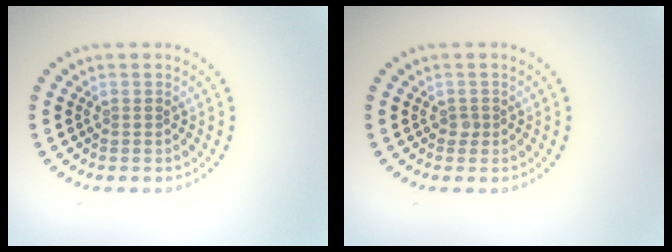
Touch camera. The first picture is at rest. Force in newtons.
{"total": 0.6, "press": 0.5, "slide": 0.4}